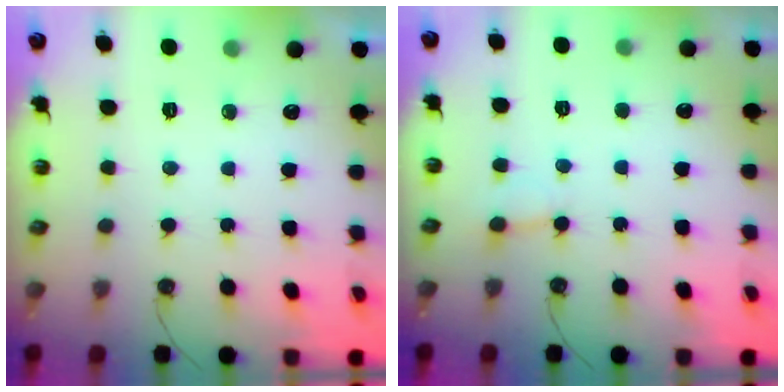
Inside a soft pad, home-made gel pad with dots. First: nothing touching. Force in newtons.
{"total": 4.3, "press": 4.3, "slide": 0.5}